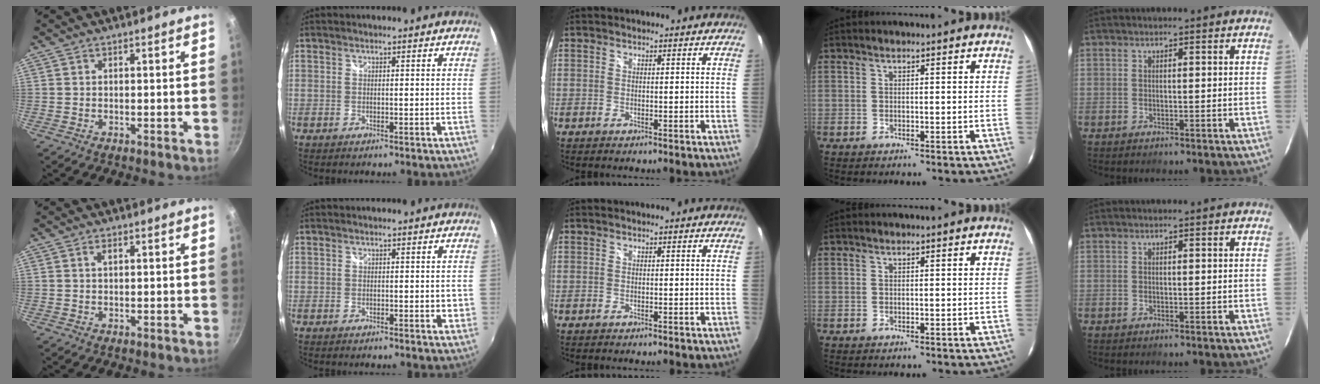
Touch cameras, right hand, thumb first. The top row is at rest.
{"thumb": {"total": 1.2, "force": [0.4, 0.6, 0.9], "torque": [-0.014, 0.003, 0.007]}, "index": {"total": 1.5, "force": [0.4, 1.0, 1.1], "torque": [-0.011, 0.001, 0.010]}}